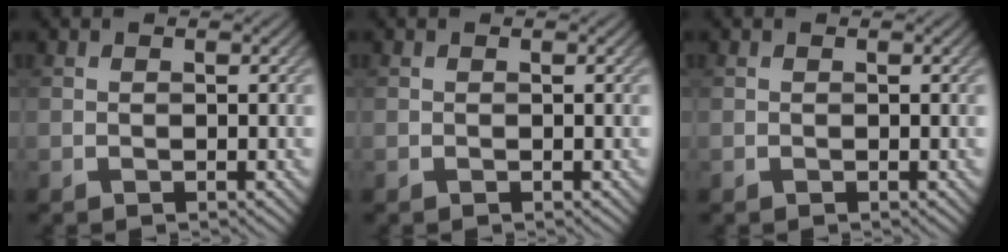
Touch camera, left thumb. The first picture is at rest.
{"total": 0.0}
{"total": 0.0}